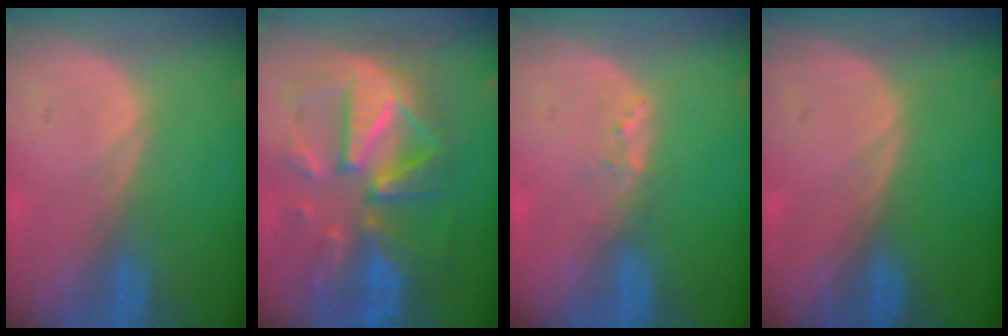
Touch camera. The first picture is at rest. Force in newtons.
{"total": 12.4, "press": 12.3, "slide": 1.1}
{"total": 1.6, "press": 1.5, "slide": 0.3}
{"total": 0.0}